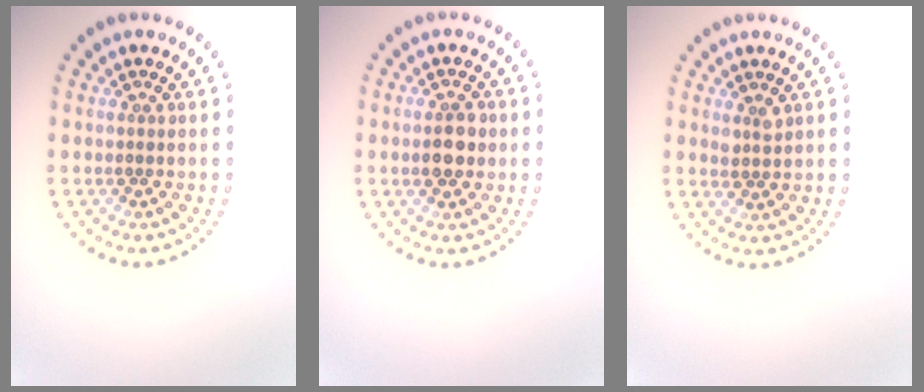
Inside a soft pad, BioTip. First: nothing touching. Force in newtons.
{"total": 2.8, "press": 2.8, "slide": 0.1}
{"total": 1.3, "press": 1.1, "slide": 0.6}